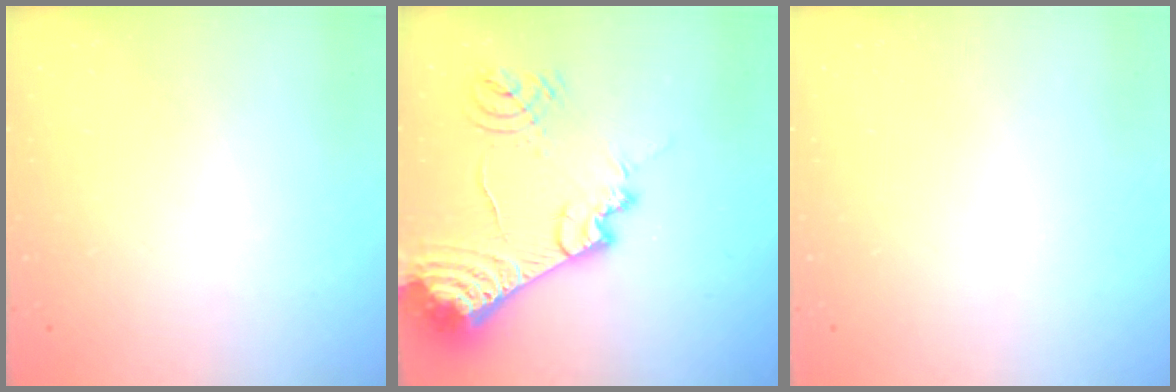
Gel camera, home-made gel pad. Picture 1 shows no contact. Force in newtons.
{"total": 20.1, "press": 20.0, "slide": 2.1}
{"total": 0.0}